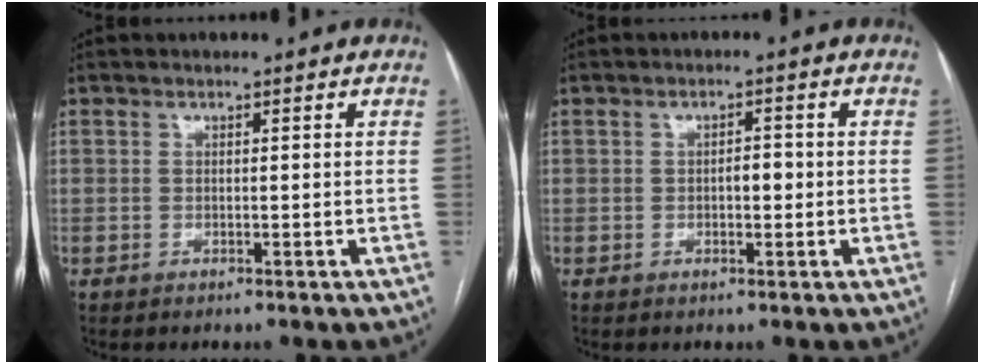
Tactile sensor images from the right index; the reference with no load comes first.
{"total": 2.1, "force": [-0.2, 1.1, 1.8], "torque": [-0.024, 0.007, -0.003]}